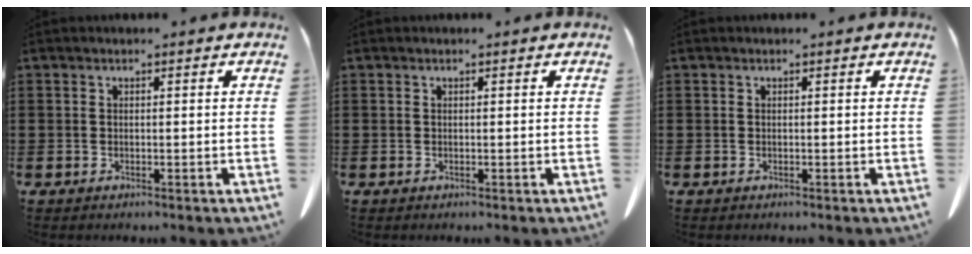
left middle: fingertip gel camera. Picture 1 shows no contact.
{"total": 0.0}
{"total": 0.0}